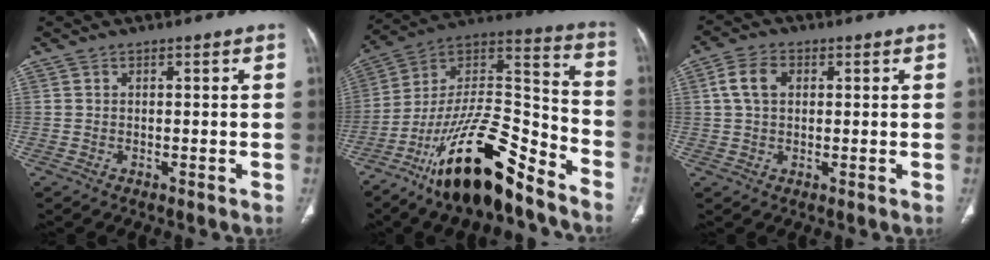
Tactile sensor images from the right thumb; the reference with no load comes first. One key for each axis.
{"total": 22.7, "fx": -15.5, "fy": 6.9, "fz": 15.0, "tx": -0.269, "ty": 0.092, "tz": -0.269}
{"total": 5.1, "fx": 1.1, "fy": 3.4, "fz": 3.6, "tx": -0.073, "ty": 0.012, "tz": 0.019}